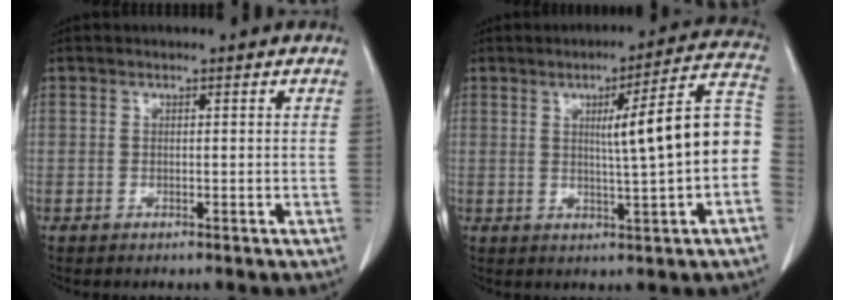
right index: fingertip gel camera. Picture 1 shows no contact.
{"total": 12.4, "force": [0.0, 0.0, 12.4], "torque": [-0.159, 0.024, -0.003]}